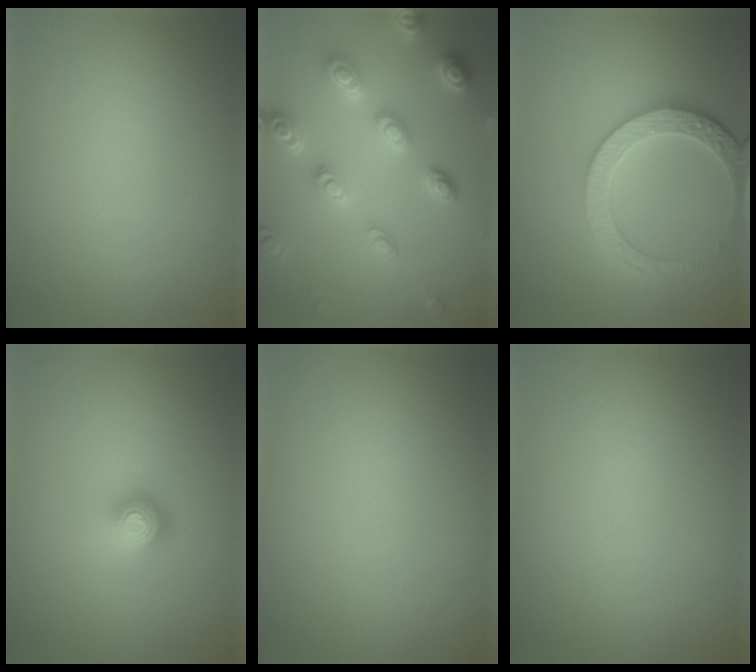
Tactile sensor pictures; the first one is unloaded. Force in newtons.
{"total": 5.2, "press": 5.0, "slide": 1.2}
{"total": 4.3, "press": 4.1, "slide": 1.5}
{"total": 2.2, "press": 1.5, "slide": 1.6}
{"total": 0.0}
{"total": 0.0}